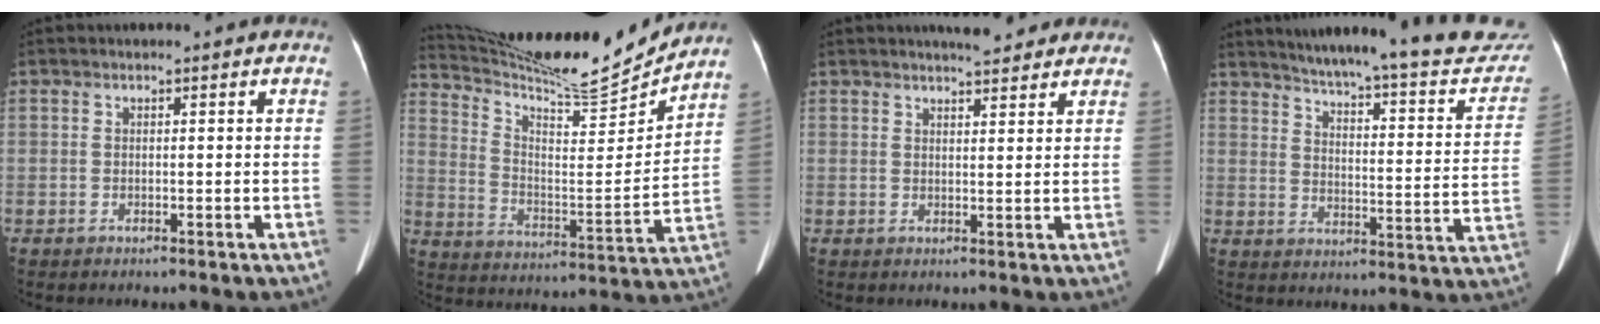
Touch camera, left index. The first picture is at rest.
{"total": 19.2, "force": [18.3, 0.5, 5.8], "torque": [-0.119, -0.041, 0.285]}
{"total": 6.4, "force": [5.6, 1.5, 2.6], "torque": [-0.030, 0.011, 0.069]}
{"total": 27.3, "force": [24.5, 3.8, 11.6], "torque": [-0.166, -0.062, 0.298]}